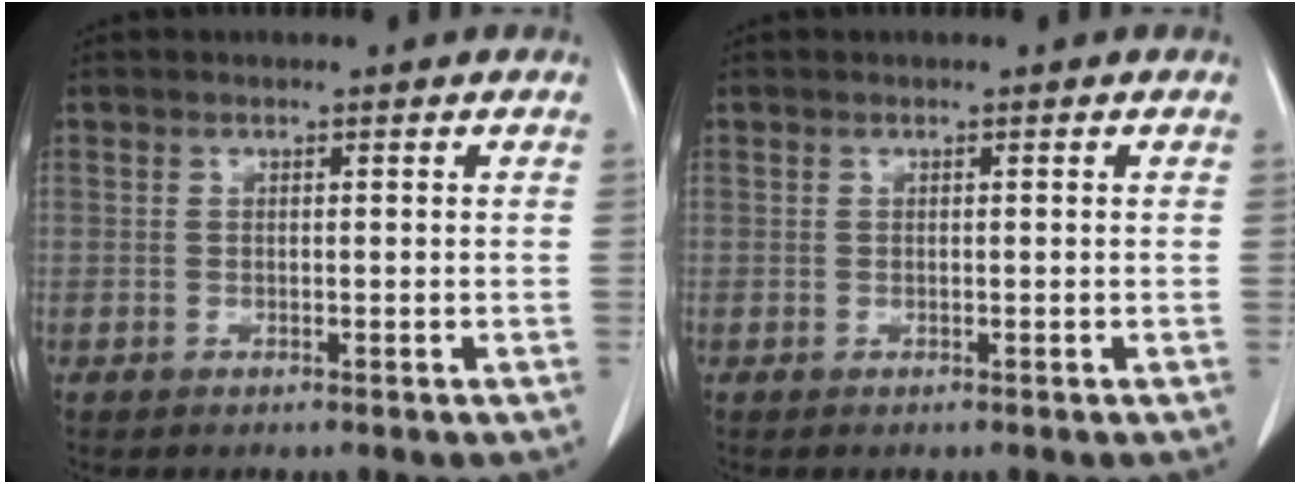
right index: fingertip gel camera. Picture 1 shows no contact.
{"total": 0.0}